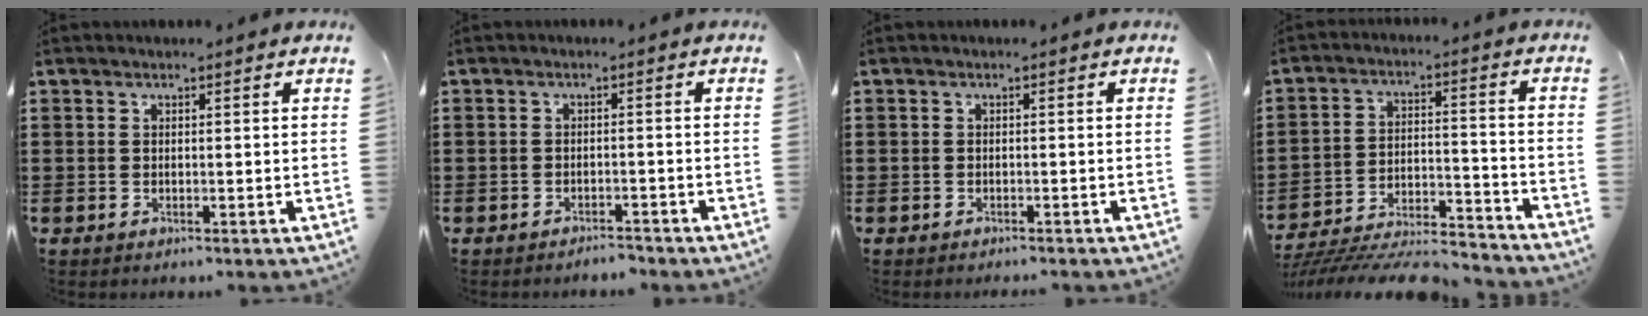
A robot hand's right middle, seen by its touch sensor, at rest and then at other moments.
{"total": 2.0, "force": [-2.0, 0.2, -0.3], "torque": [-0.003, 0.000, -0.045]}
{"total": 0.8, "force": [-0.7, 0.2, 0.0], "torque": [-0.002, 0.000, -0.015]}
{"total": 7.7, "force": [-7.4, 0.9, 2.1], "torque": [-0.034, 0.010, -0.144]}